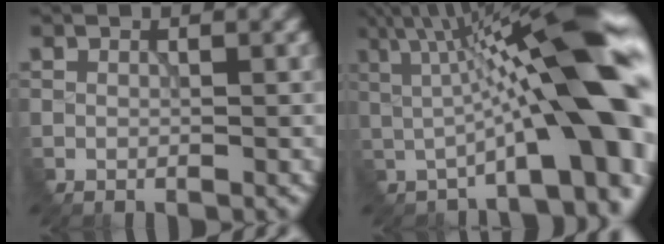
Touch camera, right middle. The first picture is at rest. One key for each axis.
{"total": 14.1, "fx": 0.4, "fy": 3.0, "fz": 13.8, "tx": -0.171, "ty": 0.033, "tz": 0.007}